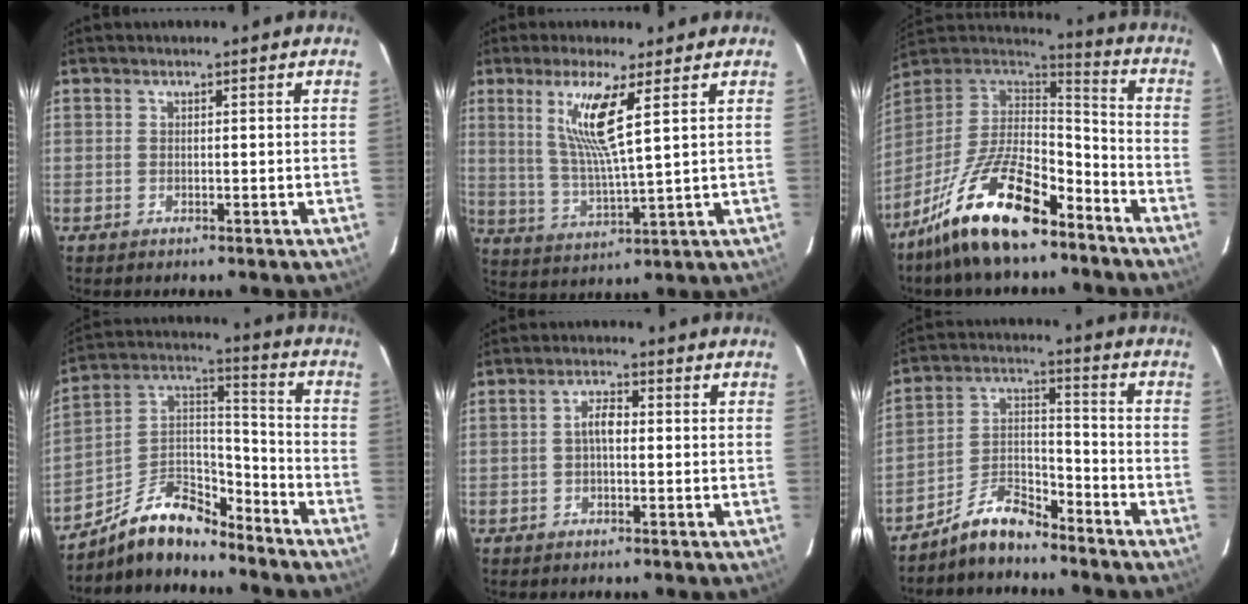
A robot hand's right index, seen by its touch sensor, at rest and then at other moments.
{"total": 9.8, "force": [4.3, 0.0, 8.8], "torque": [-0.172, -0.012, 0.088]}
{"total": 20.1, "force": [-12.9, 7.4, 13.5], "torque": [-0.263, -0.012, -0.228]}
{"total": 13.3, "force": [-11.0, 5.1, 5.5], "torque": [-0.121, 0.047, -0.199]}
{"total": 3.1, "force": [-0.2, 1.4, 2.7], "torque": [-0.052, 0.011, -0.003]}
{"total": 8.3, "force": [-7.2, 2.8, 3.2], "torque": [-0.078, 0.036, -0.141]}